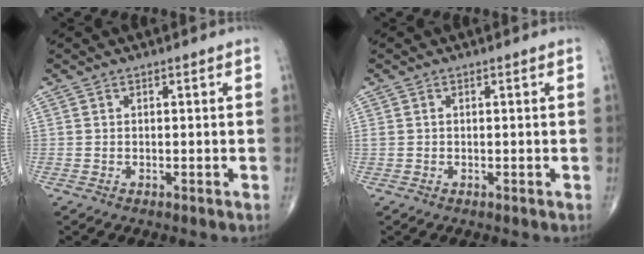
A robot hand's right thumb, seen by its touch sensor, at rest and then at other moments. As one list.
[{"total": 0.6, "force": [0.1, 0.5, 0.4], "torque": [-0.012, 0.006, 0.004]}]